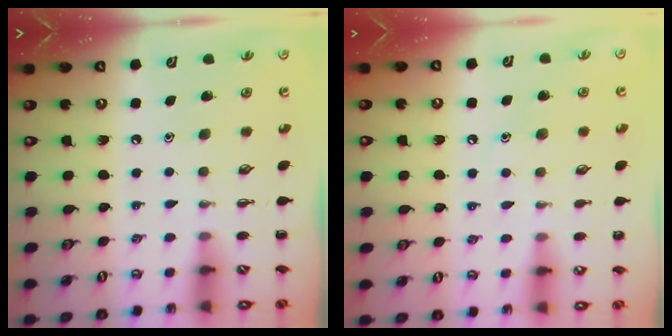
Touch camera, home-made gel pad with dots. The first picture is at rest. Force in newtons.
{"total": 6.6, "press": 6.4, "slide": 1.8}